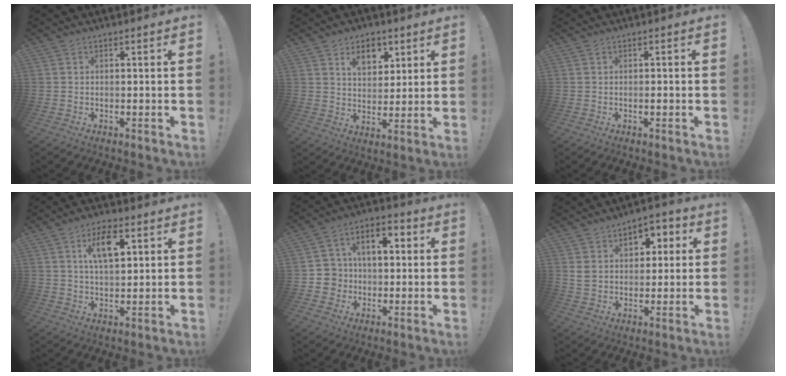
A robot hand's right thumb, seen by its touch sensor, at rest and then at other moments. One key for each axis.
{"total": 9.9, "fx": 5.7, "fy": 6.8, "fz": 4.4, "tx": -0.058, "ty": -0.026, "tz": 0.107}
{"total": 0.6, "fx": -0.1, "fy": 0.2, "fz": 0.6, "tx": -0.001, "ty": -0.002, "tz": -0.004}
{"total": 10.1, "fx": 4.0, "fy": 4.9, "fz": 7.9, "tx": -0.120, "ty": 0.000, "tz": 0.067}
{"total": 9.7, "fx": 0.4, "fy": 8.5, "fz": 4.7, "tx": -0.069, "ty": 0.006, "tz": 0.010}
{"total": 9.2, "fx": 3.4, "fy": 7.0, "fz": 4.9, "tx": -0.065, "ty": -0.014, "tz": 0.062}